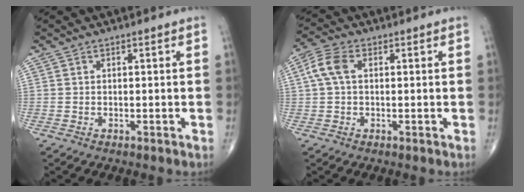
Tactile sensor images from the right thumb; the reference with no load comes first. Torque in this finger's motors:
{"motor_torque": [-0.14, 0.23, 0.16, -0.05, 0.06]}